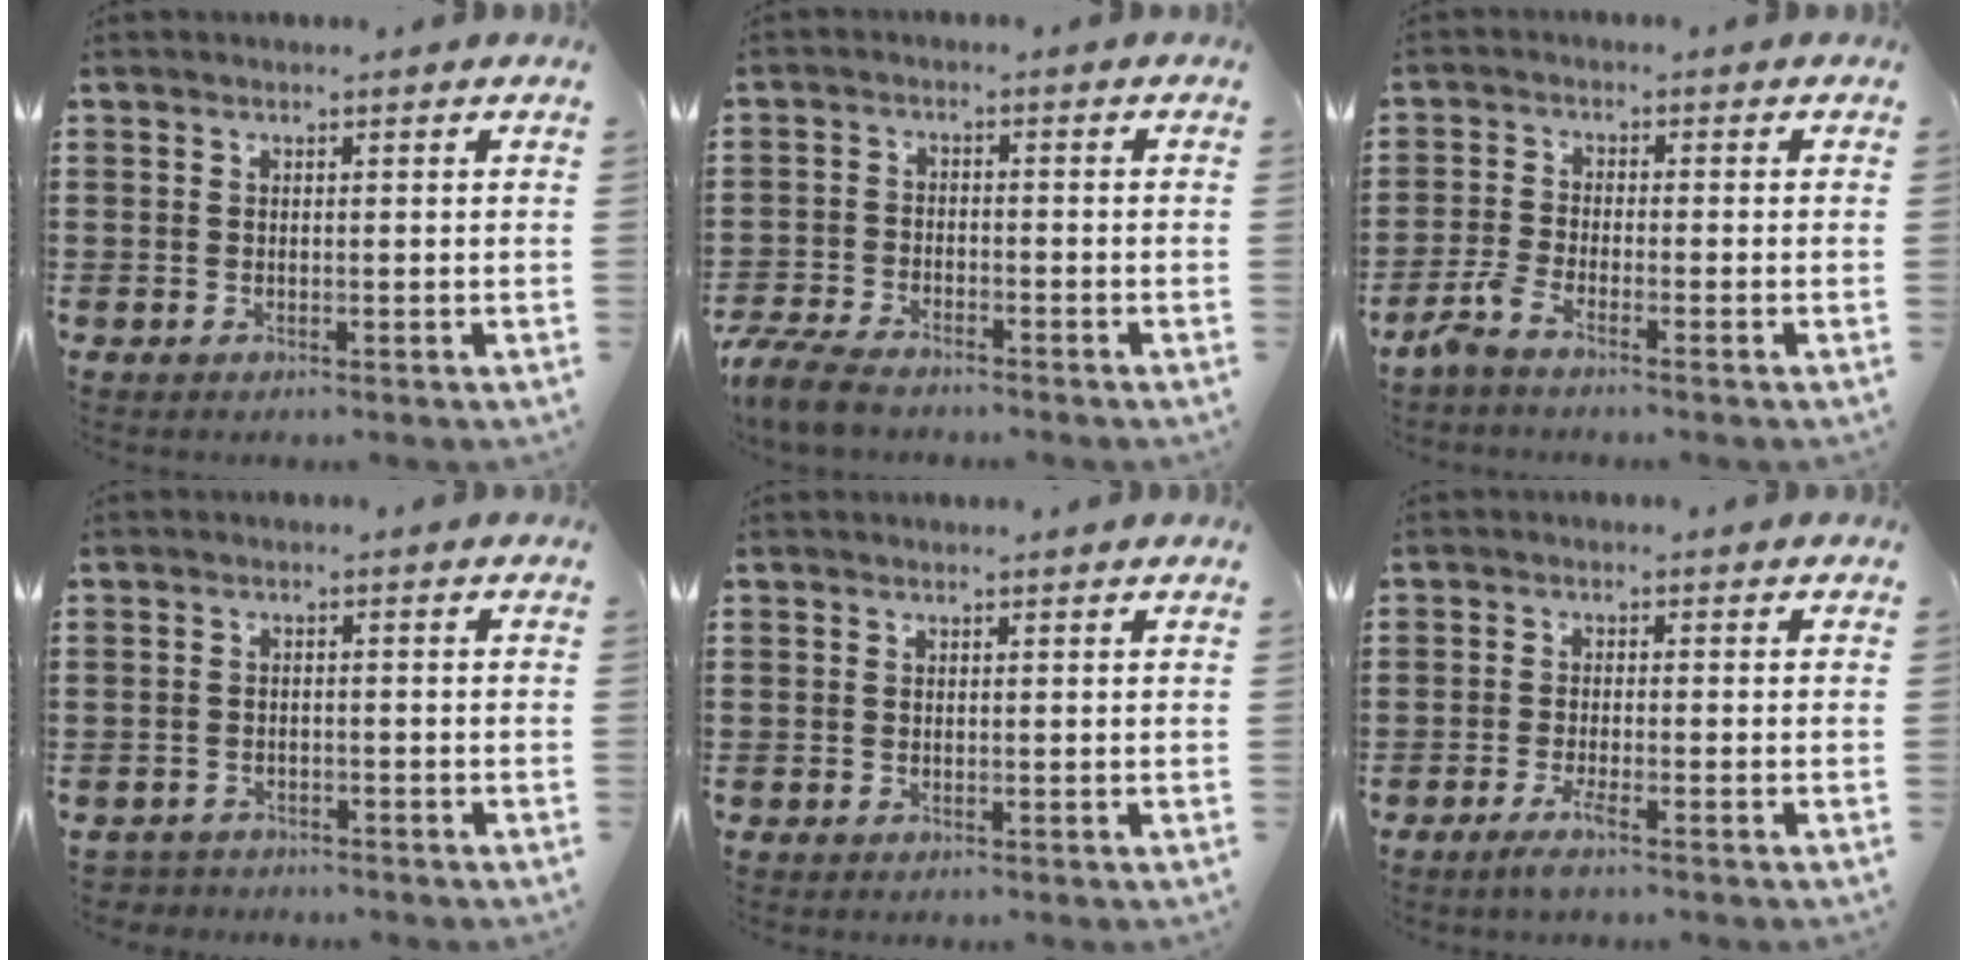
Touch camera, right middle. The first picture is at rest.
{"total": 5.1, "force": [-4.7, 1.0, 1.7], "torque": [-0.054, -0.005, -0.098]}
{"total": 3.1, "force": [-2.3, 0.2, 2.0], "torque": [-0.063, -0.009, -0.051]}
{"total": 2.0, "force": [-1.9, 0.4, -0.3], "torque": [-0.003, -0.001, -0.044]}
{"total": 0.0}
{"total": 2.5, "force": [-1.4, 0.0, 2.0], "torque": [-0.049, -0.009, -0.030]}